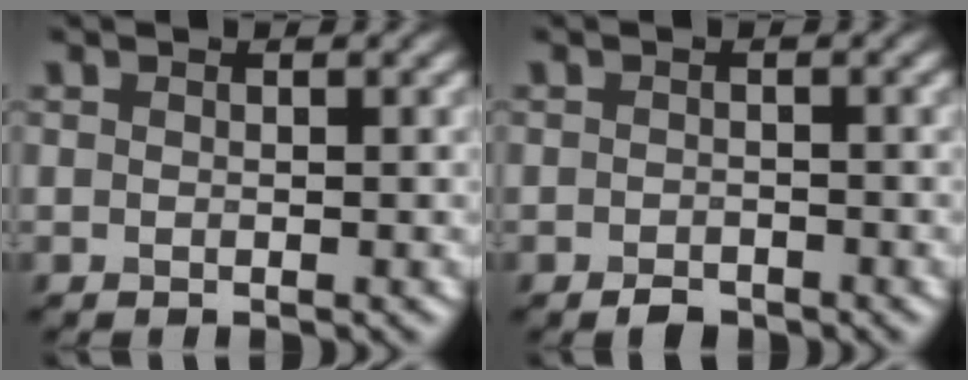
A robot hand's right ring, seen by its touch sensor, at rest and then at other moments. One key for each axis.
{"total": 1.5, "fx": -1.2, "fy": 0.8, "fz": 0.6, "tx": -0.010, "ty": -0.001, "tz": -0.023}